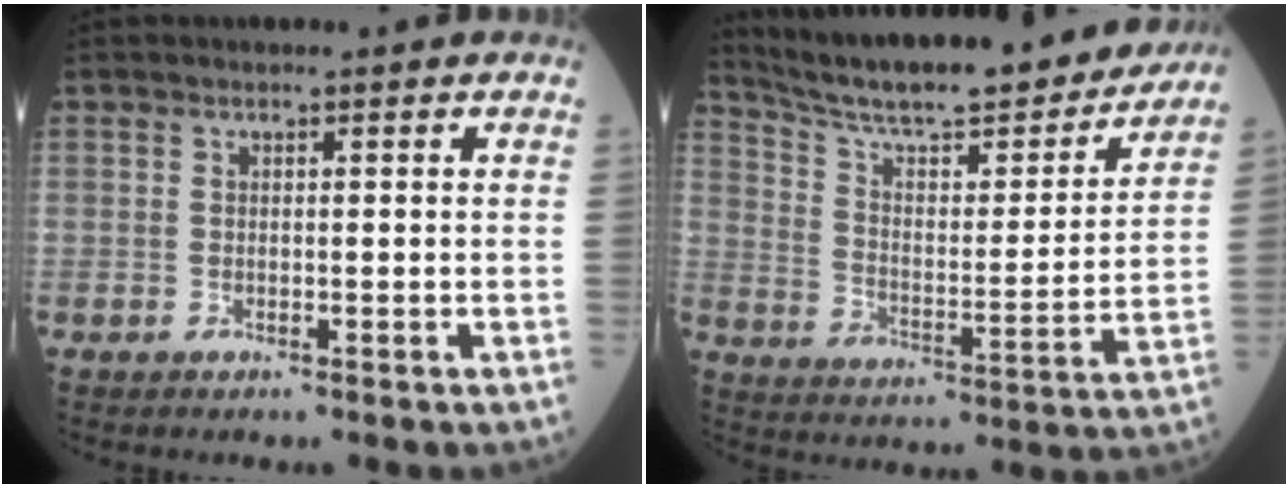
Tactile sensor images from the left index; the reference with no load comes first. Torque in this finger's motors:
{"motor_torque": [0.11, -0.72, 0.57, 0.15]}